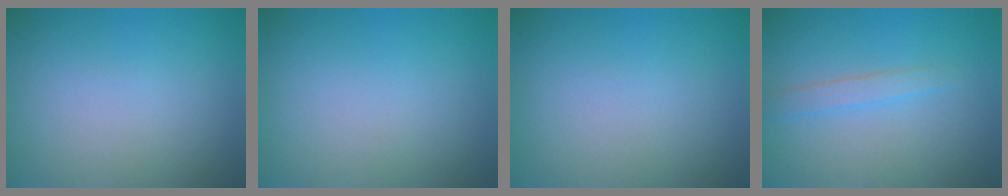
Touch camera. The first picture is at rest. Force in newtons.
{"total": 0.0}
{"total": 0.0}
{"total": 1.5, "press": 1.5, "slide": 0.1}